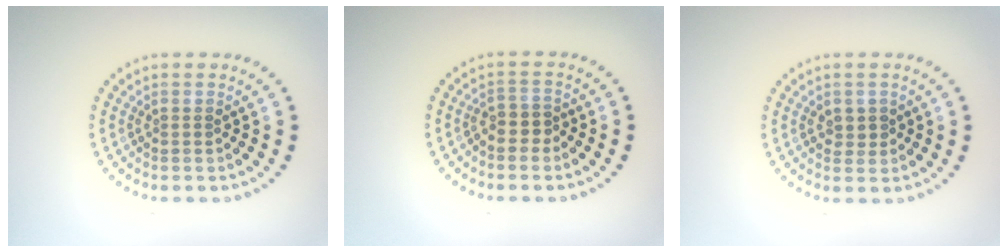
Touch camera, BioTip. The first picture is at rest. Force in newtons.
{"total": 1.7, "press": 1.4, "slide": 1.0}
{"total": 1.1, "press": 1.1, "slide": 0.3}